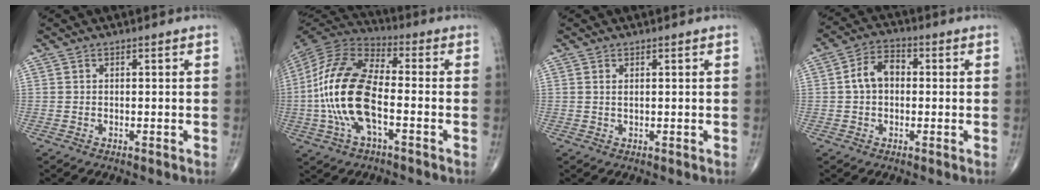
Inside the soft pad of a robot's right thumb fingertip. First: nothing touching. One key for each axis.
{"total": 18.1, "fx": -3.1, "fy": 8.1, "fz": 15.9, "tx": -0.333, "ty": 0.029, "tz": -0.064}
{"total": 0.6, "fx": 0.3, "fy": 0.2, "fz": 0.5, "tx": -0.008, "ty": -0.002, "tz": 0.005}
{"total": 6.6, "fx": 0.2, "fy": 4.7, "fz": 4.6, "tx": -0.073, "ty": 0.023, "tz": -0.005}